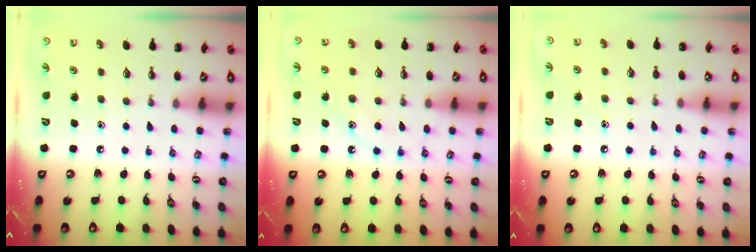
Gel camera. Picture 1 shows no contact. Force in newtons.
{"total": 12.3, "press": 12.2, "slide": 1.0}
{"total": 4.6, "press": 4.4, "slide": 1.3}